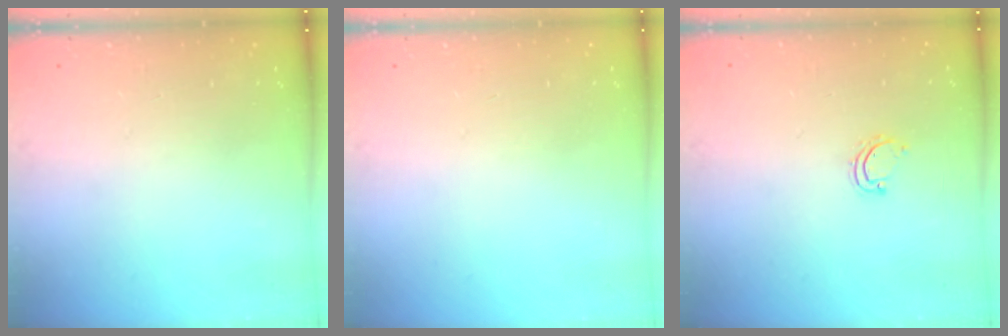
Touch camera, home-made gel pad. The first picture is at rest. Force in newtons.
{"total": 0.0}
{"total": 3.0, "press": 3.0, "slide": 0.2}